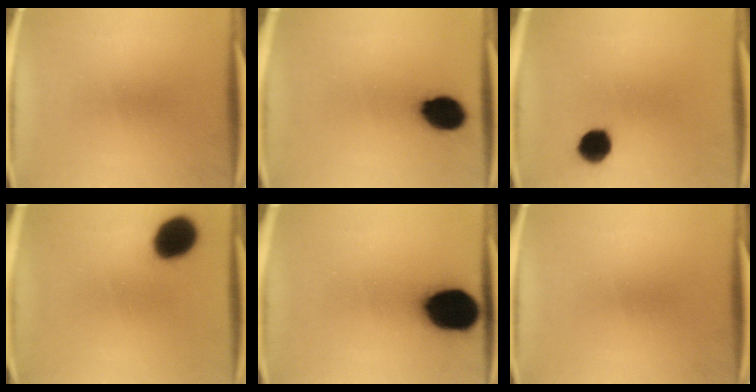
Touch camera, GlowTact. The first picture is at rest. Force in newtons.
{"total": 10.4}
{"total": 6.7}
{"total": 12.6}
{"total": 19.8}
{"total": 0.0}